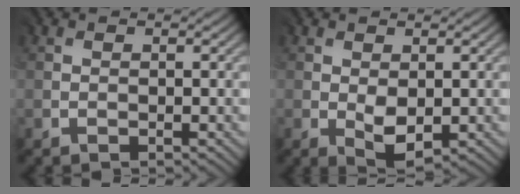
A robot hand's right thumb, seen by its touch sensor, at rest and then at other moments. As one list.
[{"total": 3.1, "force": [-0.2, 1.8, 2.5], "torque": [-0.055, -0.006, 0.002]}]